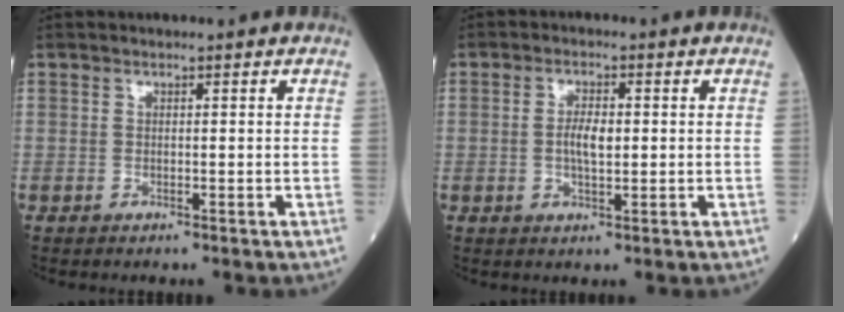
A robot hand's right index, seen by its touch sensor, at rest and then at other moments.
{"total": 3.7, "force": [0.1, 1.3, 3.5], "torque": [-0.068, 0.002, 0.000]}